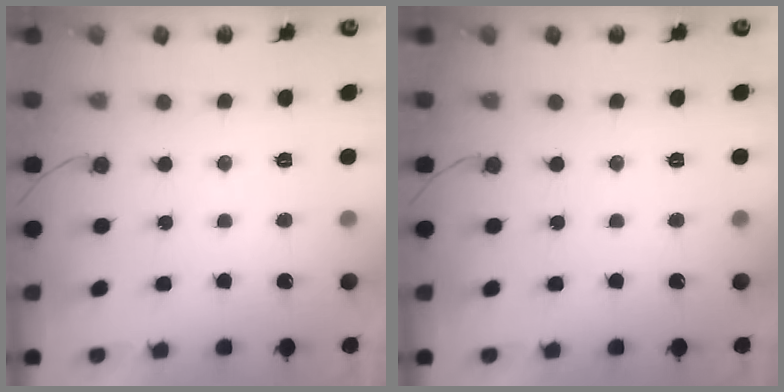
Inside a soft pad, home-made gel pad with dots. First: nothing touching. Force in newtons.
{"total": 0.0}